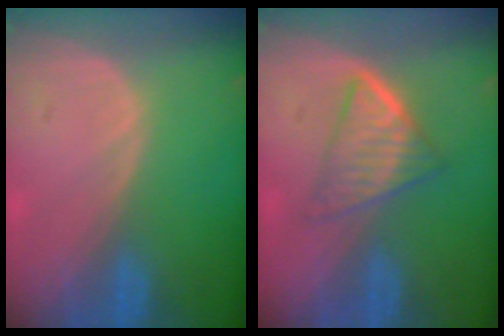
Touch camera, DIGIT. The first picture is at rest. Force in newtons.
{"total": 6.1, "press": 5.4, "slide": 2.9}